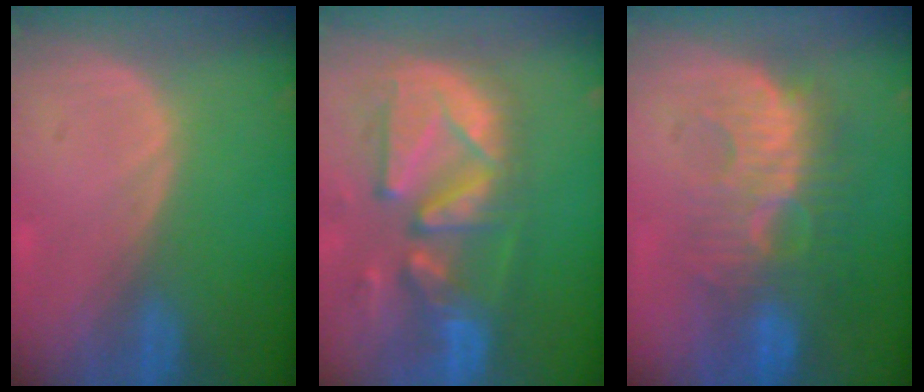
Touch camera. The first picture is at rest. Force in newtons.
{"total": 13.0, "press": 11.3, "slide": 6.5}
{"total": 9.4, "press": 9.2, "slide": 2.0}